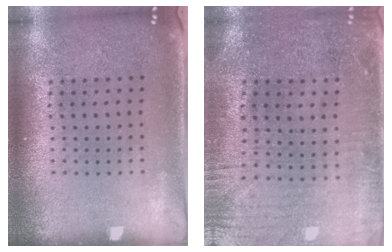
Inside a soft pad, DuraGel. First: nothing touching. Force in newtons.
{"total": 0.7, "press": 0.5, "slide": 0.5}